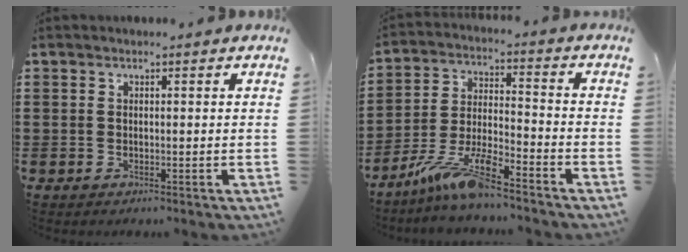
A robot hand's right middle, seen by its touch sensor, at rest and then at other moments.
{"total": 9.4, "force": [-7.5, 1.1, 5.6], "torque": [-0.122, -0.001, -0.149]}